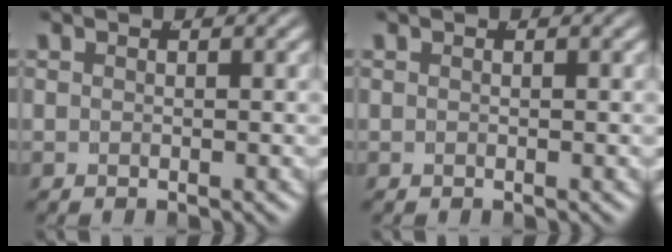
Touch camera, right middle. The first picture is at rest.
{"total": 0.0}